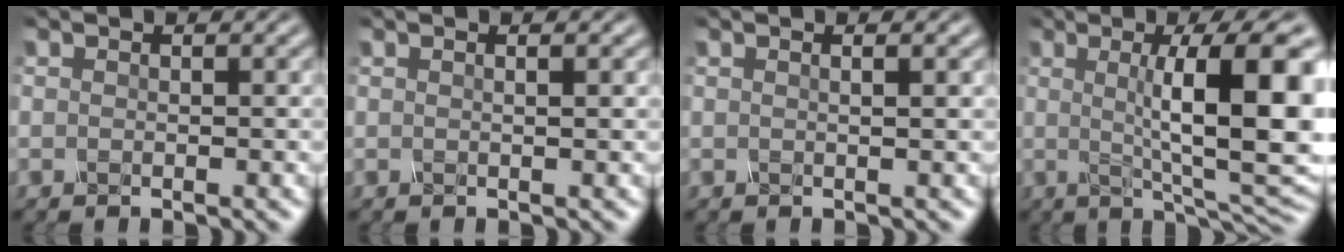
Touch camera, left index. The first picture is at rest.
{"total": 1.0, "force": [0.4, 0.4, 0.8], "torque": [-0.001, 0.002, 0.001]}
{"total": 1.3, "force": [0.6, 0.5, 1.0], "torque": [-0.002, 0.001, -0.001]}
{"total": 12.5, "force": [1.4, 3.0, 12.1], "torque": [-0.144, 0.009, 0.023]}